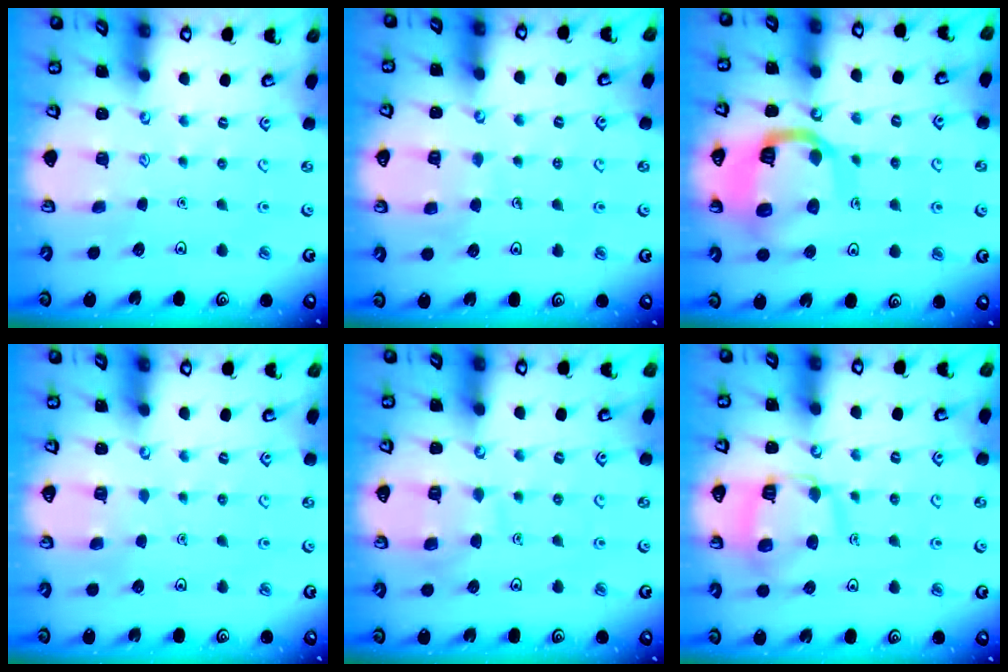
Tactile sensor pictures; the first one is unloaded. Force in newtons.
{"total": 4.8, "press": 4.8, "slide": 0.4}
{"total": 17.3, "press": 17.2, "slide": 1.9}
{"total": 3.5, "press": 3.5, "slide": 0.2}
{"total": 7.3, "press": 7.2, "slide": 0.8}
{"total": 14.2, "press": 14.2, "slide": 1.5}